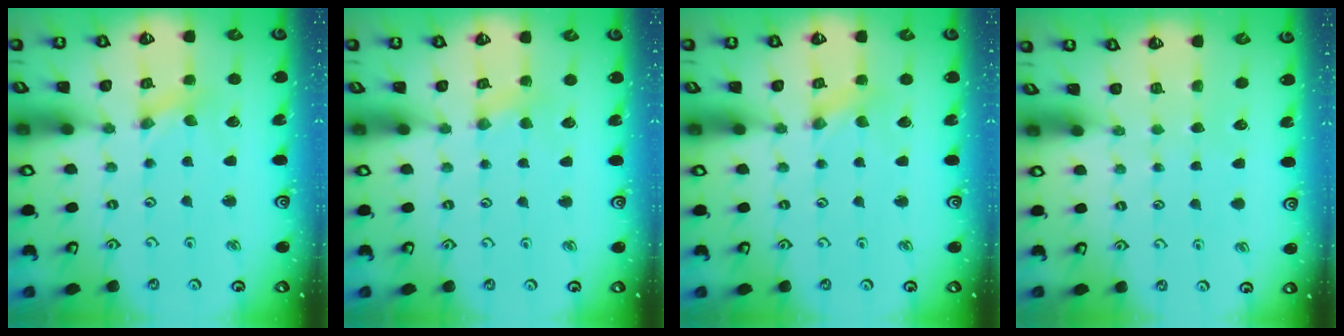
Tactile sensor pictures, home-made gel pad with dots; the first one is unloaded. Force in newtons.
{"total": 2.9, "press": 2.9, "slide": 0.4}
{"total": 1.3, "press": 1.2, "slide": 0.3}
{"total": 0.0}